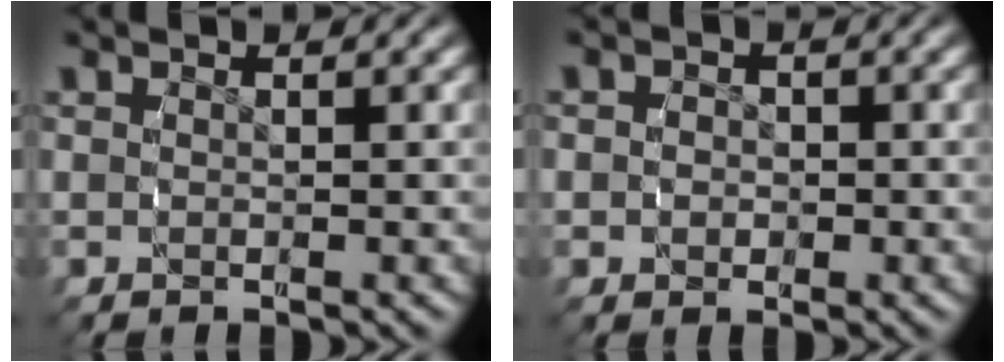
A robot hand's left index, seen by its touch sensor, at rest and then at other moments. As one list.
[{"total": 2.1, "force": [-0.3, 2.0, 0.6], "torque": [-0.012, -0.002, -0.008]}]